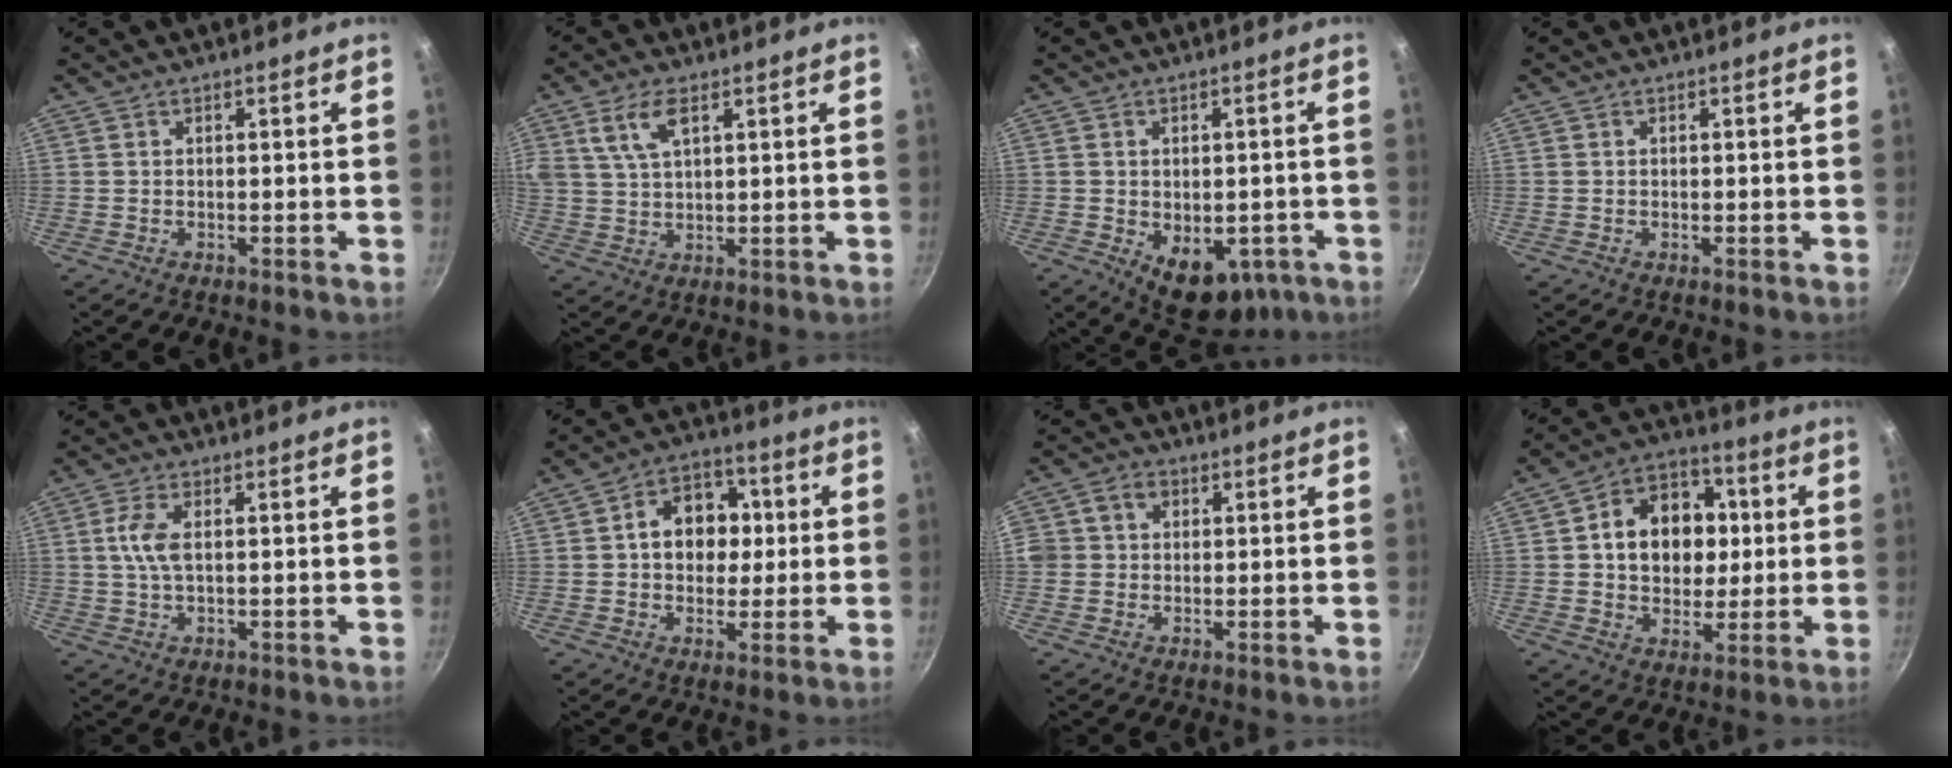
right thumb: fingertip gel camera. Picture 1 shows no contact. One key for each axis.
{"total": 6.9, "fx": 3.1, "fy": 3.3, "fz": 5.2, "tx": -0.100, "ty": -0.002, "tz": 0.063}
{"total": 11.2, "fx": -3.5, "fy": 7.3, "fz": 7.8, "tx": -0.063, "ty": 0.000, "tz": -0.028}
{"total": 0.0}
{"total": 4.8, "fx": 0.7, "fy": 2.0, "fz": 4.3, "tx": -0.099, "ty": 0.005, "tz": 0.013}
{"total": 11.4, "fx": 1.3, "fy": 8.8, "fz": 7.1, "tx": -0.064, "ty": 0.016, "tz": 0.007}
{"total": 4.5, "fx": 0.8, "fy": 3.9, "fz": 2.2, "tx": -0.022, "ty": 0.006, "tz": 0.001}
{"total": 15.8, "fx": 2.0, "fy": 12.3, "fz": 9.6, "tx": -0.110, "ty": 0.018, "tz": 0.024}